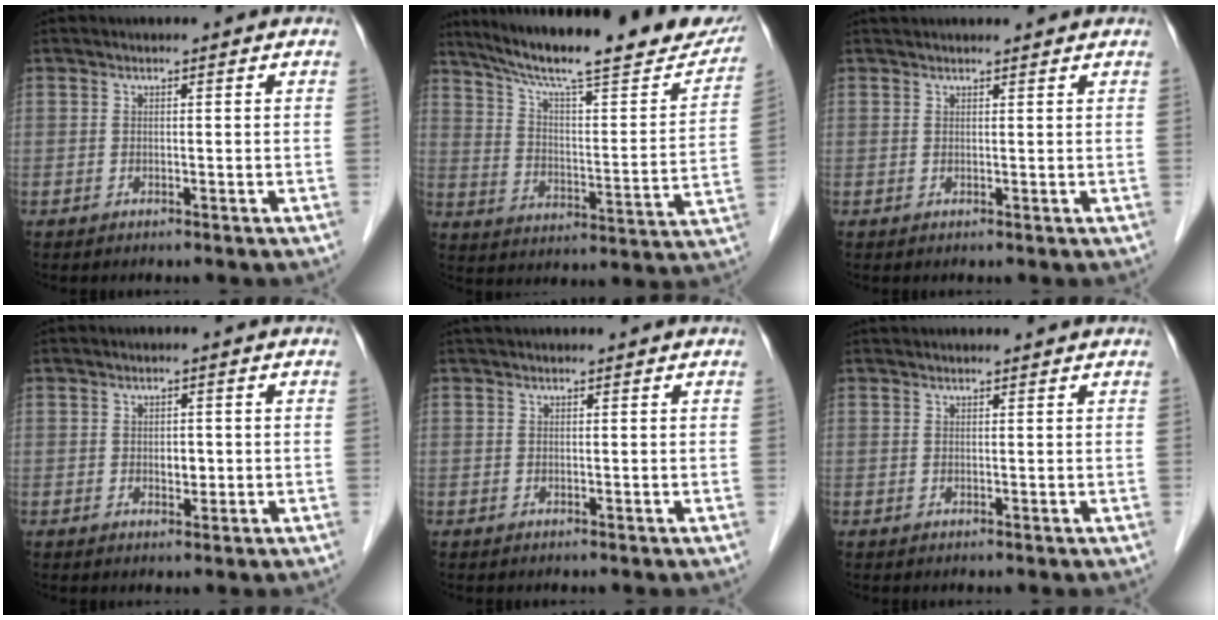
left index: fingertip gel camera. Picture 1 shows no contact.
{"total": 25.9, "force": [21.8, 3.7, 13.7], "torque": [-0.218, -0.018, 0.300]}
{"total": 4.9, "force": [4.7, 0.5, 1.5], "torque": [-0.016, 0.031, 0.056]}
{"total": 1.8, "force": [-0.1, 1.1, 1.4], "torque": [-0.022, 0.000, 0.002]}
{"total": 2.4, "force": [2.2, 0.2, 0.9], "torque": [-0.012, 0.032, 0.033]}
{"total": 3.6, "force": [3.5, 0.3, 0.9], "torque": [-0.010, 0.027, 0.043]}